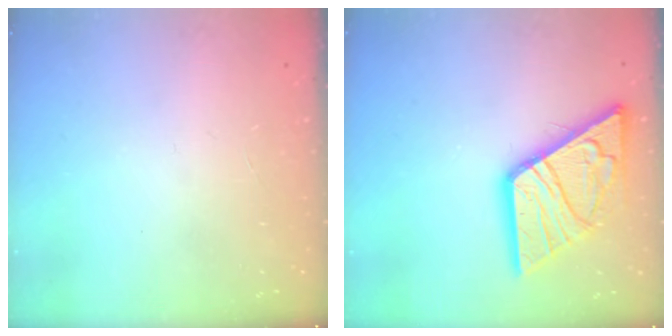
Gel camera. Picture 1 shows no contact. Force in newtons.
{"total": 15.6, "press": 15.5, "slide": 1.5}